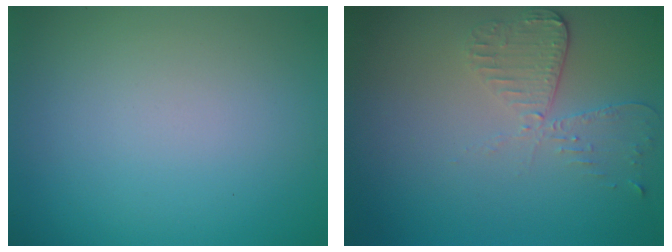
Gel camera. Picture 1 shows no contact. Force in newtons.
{"total": 2.9, "press": 2.6, "slide": 1.4}